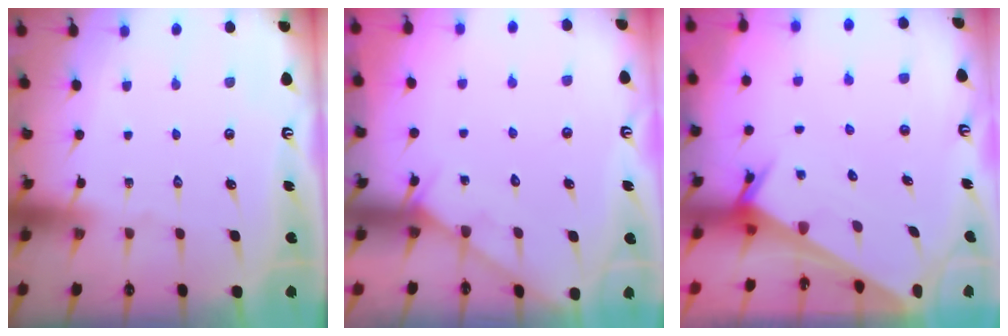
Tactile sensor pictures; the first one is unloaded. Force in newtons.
{"total": 5.4, "press": 5.4, "slide": 0.5}
{"total": 3.3, "press": 3.3, "slide": 0.2}